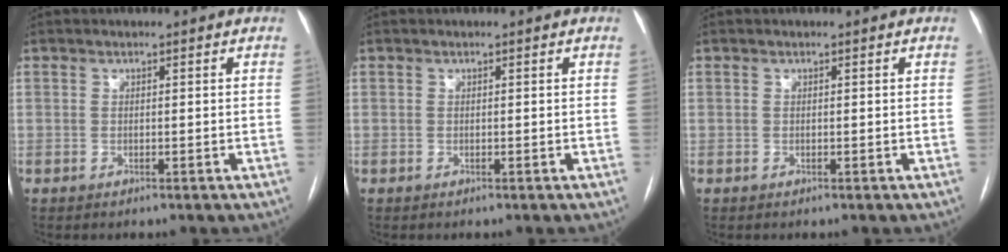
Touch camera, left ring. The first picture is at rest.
{"total": 0.0}
{"total": 0.0}